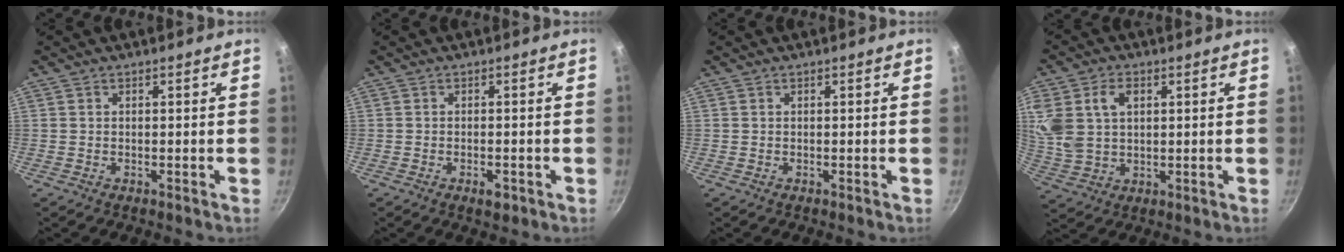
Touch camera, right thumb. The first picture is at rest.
{"total": 2.5, "force": [-1.2, 1.1, 1.9], "torque": [-0.027, 0.006, -0.015]}
{"total": 0.0}
{"total": 12.1, "force": [3.6, 8.7, 7.7], "torque": [-0.153, -0.006, 0.073]}